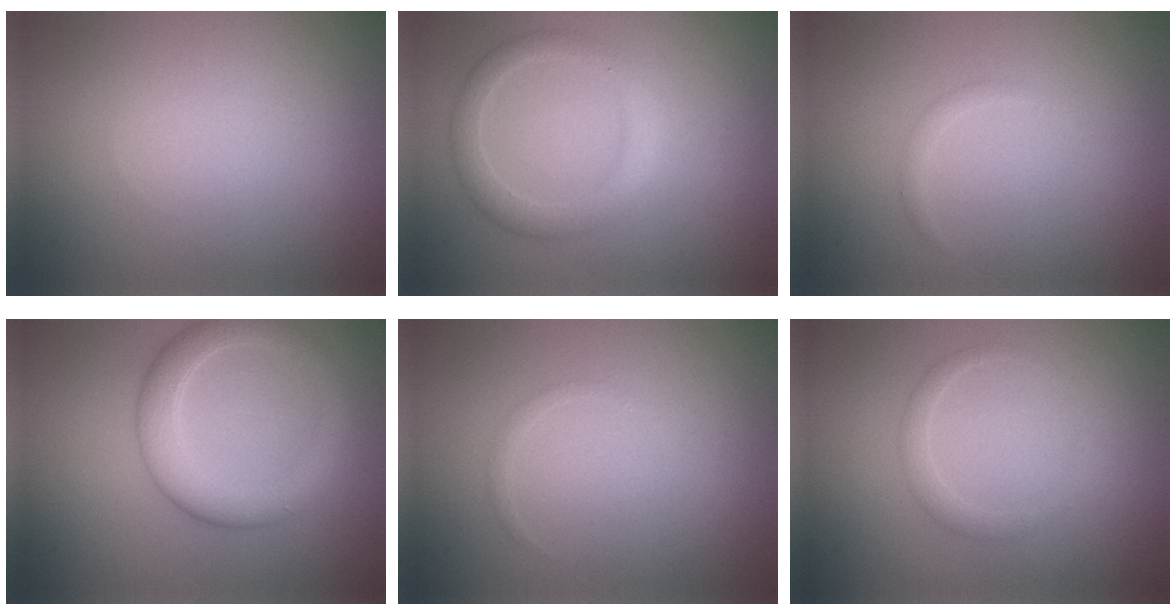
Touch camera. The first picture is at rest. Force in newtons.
{"total": 2.6, "press": 2.6, "slide": 0.2}
{"total": 0.7, "press": 0.7, "slide": 0.1}
{"total": 4.4, "press": 4.4, "slide": 0.4}
{"total": 0.5, "press": 0.5, "slide": 0.1}
{"total": 1.4, "press": 1.4, "slide": 0.1}